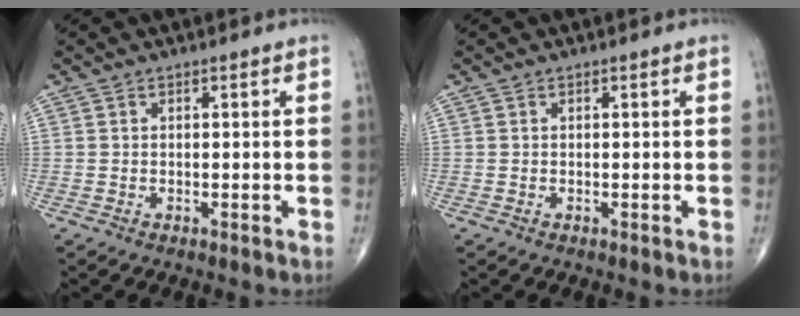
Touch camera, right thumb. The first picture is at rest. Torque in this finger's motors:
{"motor_torque": [-0.03, -0.01, -0.01, 0.02, 0.00]}